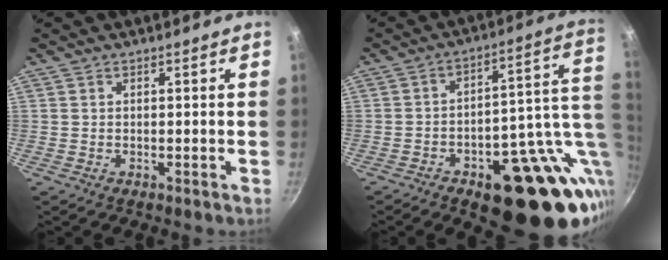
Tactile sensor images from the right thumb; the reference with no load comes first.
{"total": 24.2, "force": [-5.8, 11.6, 20.5], "torque": [-0.210, 0.019, -0.067]}